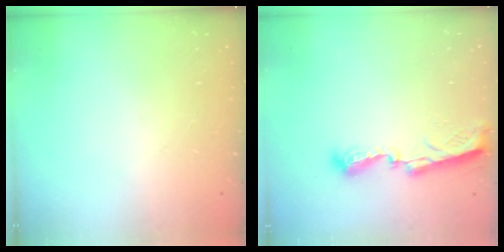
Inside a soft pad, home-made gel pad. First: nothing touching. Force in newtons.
{"total": 8.3, "press": 8.2, "slide": 0.4}